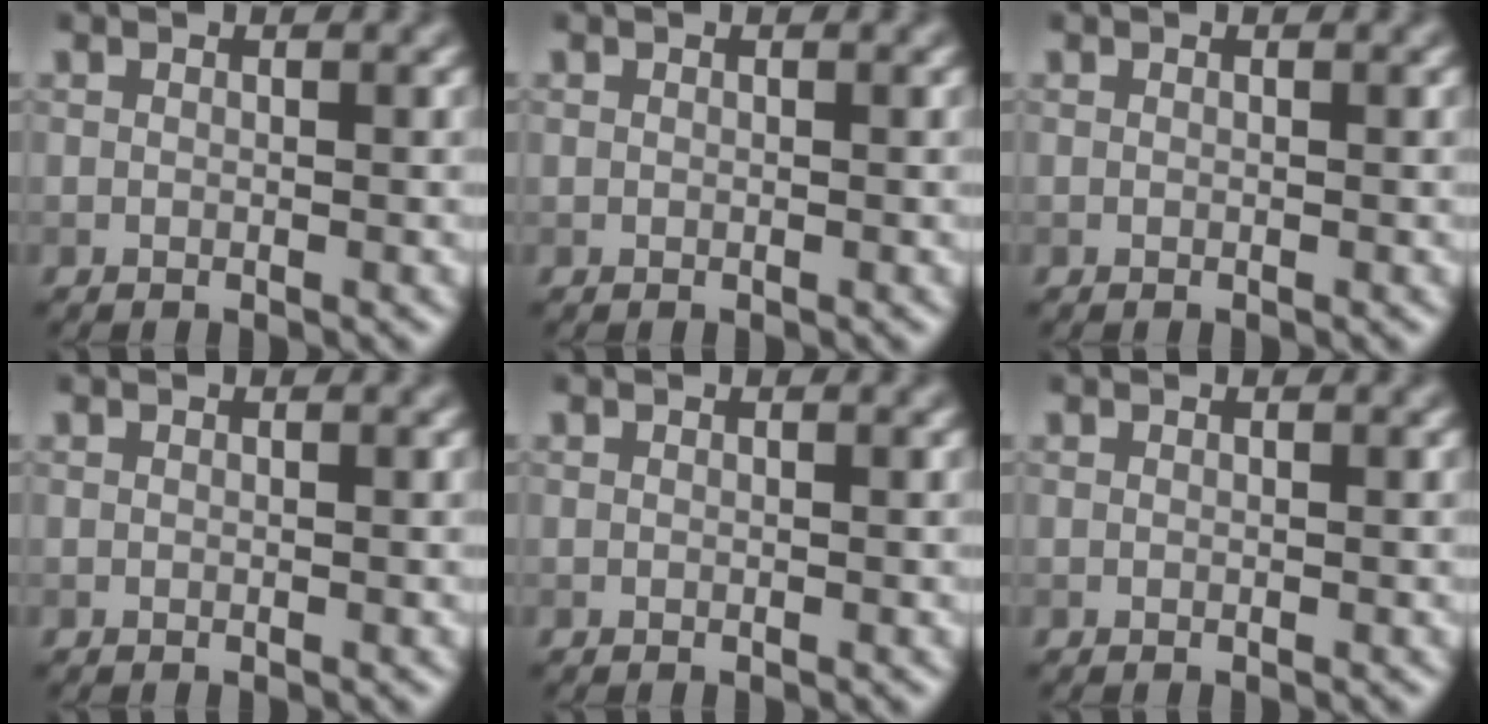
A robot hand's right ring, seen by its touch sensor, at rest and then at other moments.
{"total": 0.0}
{"total": 0.0}
{"total": 0.0}
{"total": 0.0}
{"total": 0.0}